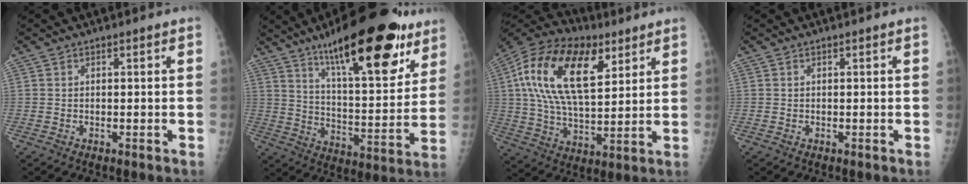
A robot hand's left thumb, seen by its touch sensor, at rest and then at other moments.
{"total": 25.7, "force": [15.8, 8.0, 18.6], "torque": [-0.243, -0.060, 0.244]}
{"total": 22.7, "force": [8.3, 11.7, 17.6], "torque": [-0.312, -0.004, 0.140]}
{"total": 0.0}